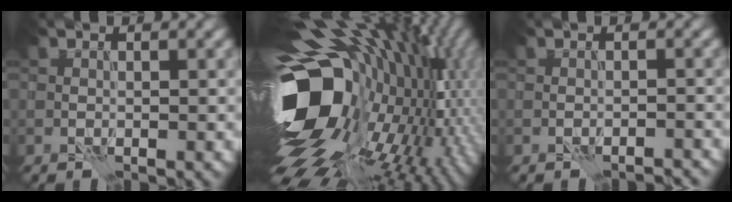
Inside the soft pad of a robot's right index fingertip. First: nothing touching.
{"total": 18.2, "force": [-1.5, 11.1, 14.3], "torque": [-0.258, -0.008, -0.028]}
{"total": 1.2, "force": [-1.2, 0.0, 0.1], "torque": [-0.001, 0.006, -0.017]}